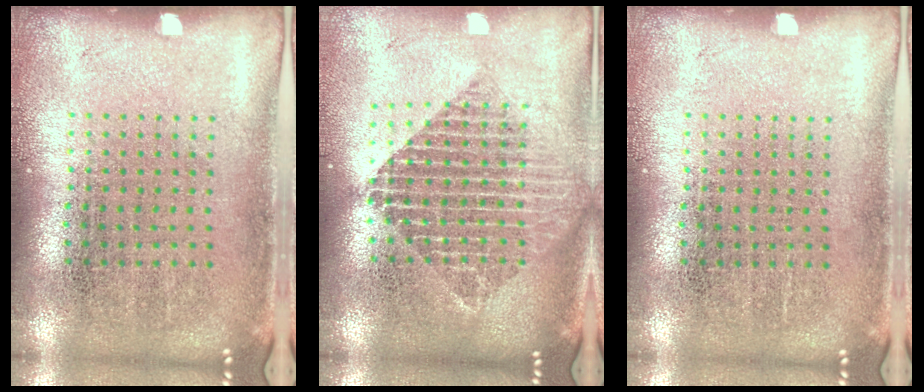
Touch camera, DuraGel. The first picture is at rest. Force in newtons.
{"total": 2.0, "press": 1.6, "slide": 1.2}
{"total": 0.0}